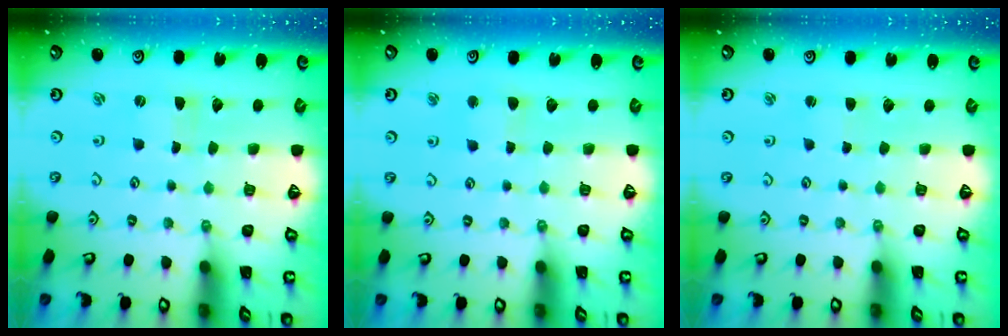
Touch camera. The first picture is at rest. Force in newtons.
{"total": 3.1, "press": 3.1, "slide": 0.3}
{"total": 1.5, "press": 1.5, "slide": 0.1}